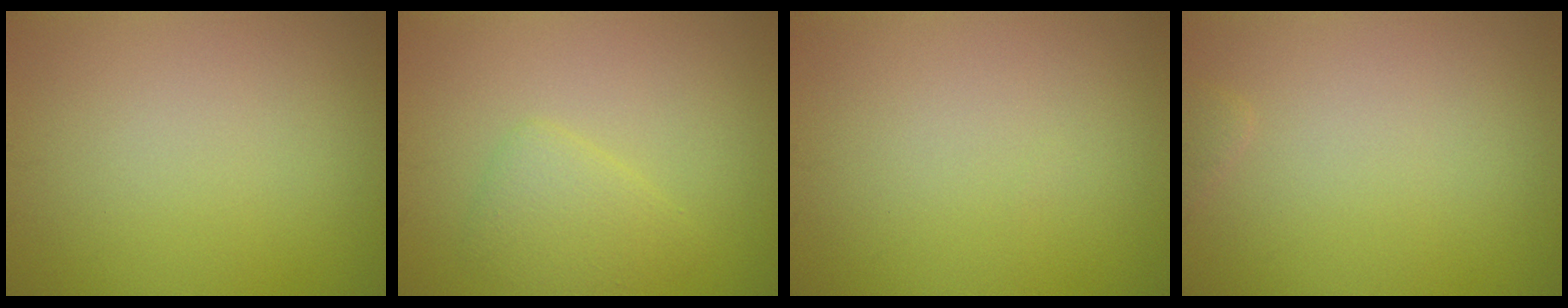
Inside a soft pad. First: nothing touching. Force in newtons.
{"total": 2.4, "press": 2.4, "slide": 0.1}
{"total": 0.0}
{"total": 0.6, "press": 0.6, "slide": 0.1}